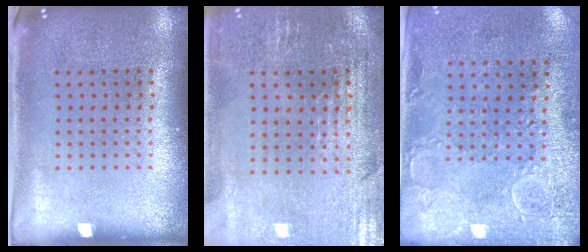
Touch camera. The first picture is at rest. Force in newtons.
{"total": 0.9, "press": 0.8, "slide": 0.4}
{"total": 2.9, "press": 2.3, "slide": 1.8}